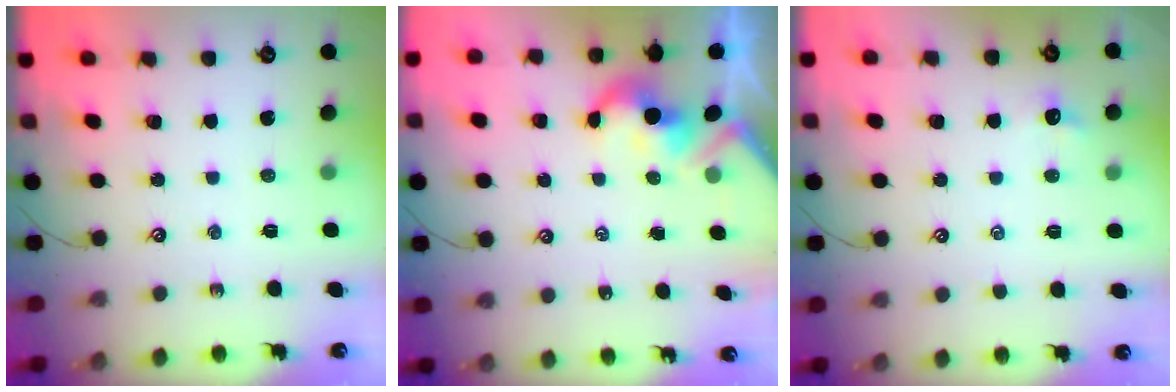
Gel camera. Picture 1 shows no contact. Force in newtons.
{"total": 4.0, "press": 3.9, "slide": 0.7}
{"total": 0.7, "press": 0.4, "slide": 0.6}